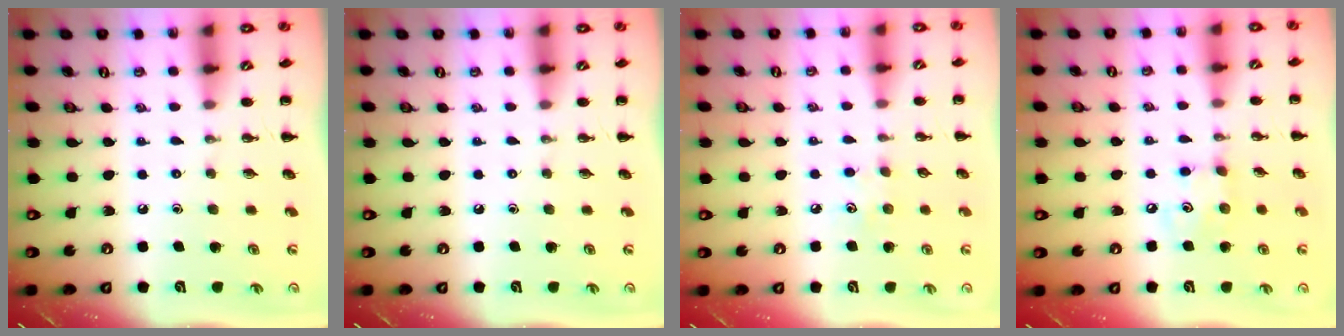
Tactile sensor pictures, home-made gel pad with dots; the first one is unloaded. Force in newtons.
{"total": 0.0}
{"total": 4.2, "press": 4.0, "slide": 1.2}
{"total": 4.6, "press": 4.6, "slide": 0.5}